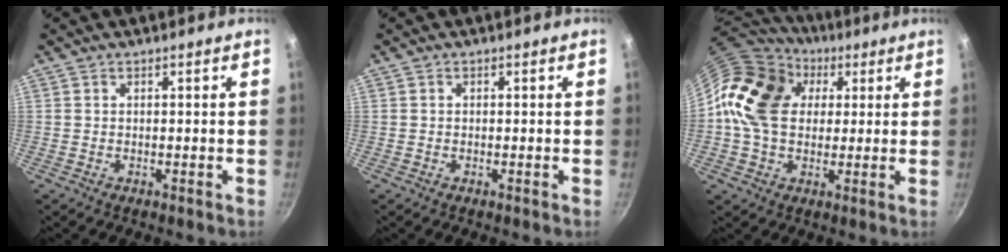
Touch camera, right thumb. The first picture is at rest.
{"total": 0.0}
{"total": 18.1, "force": [3.6, 13.5, 11.5], "torque": [-0.181, 0.022, 0.046]}